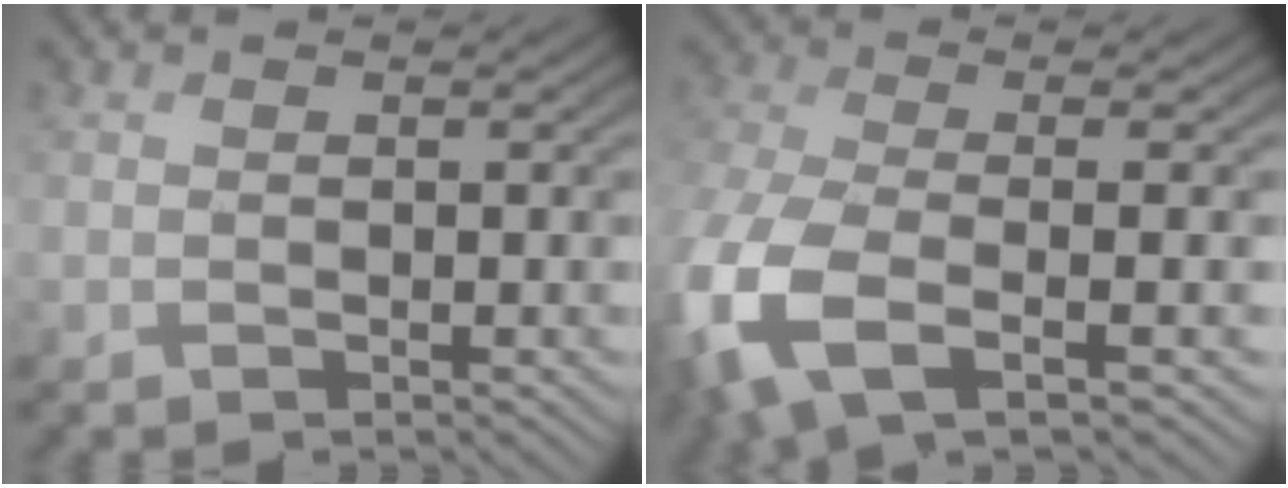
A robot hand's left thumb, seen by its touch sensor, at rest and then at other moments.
{"total": 11.1, "force": [-3.7, 4.7, 9.4], "torque": [-0.260, -0.036, -0.056]}